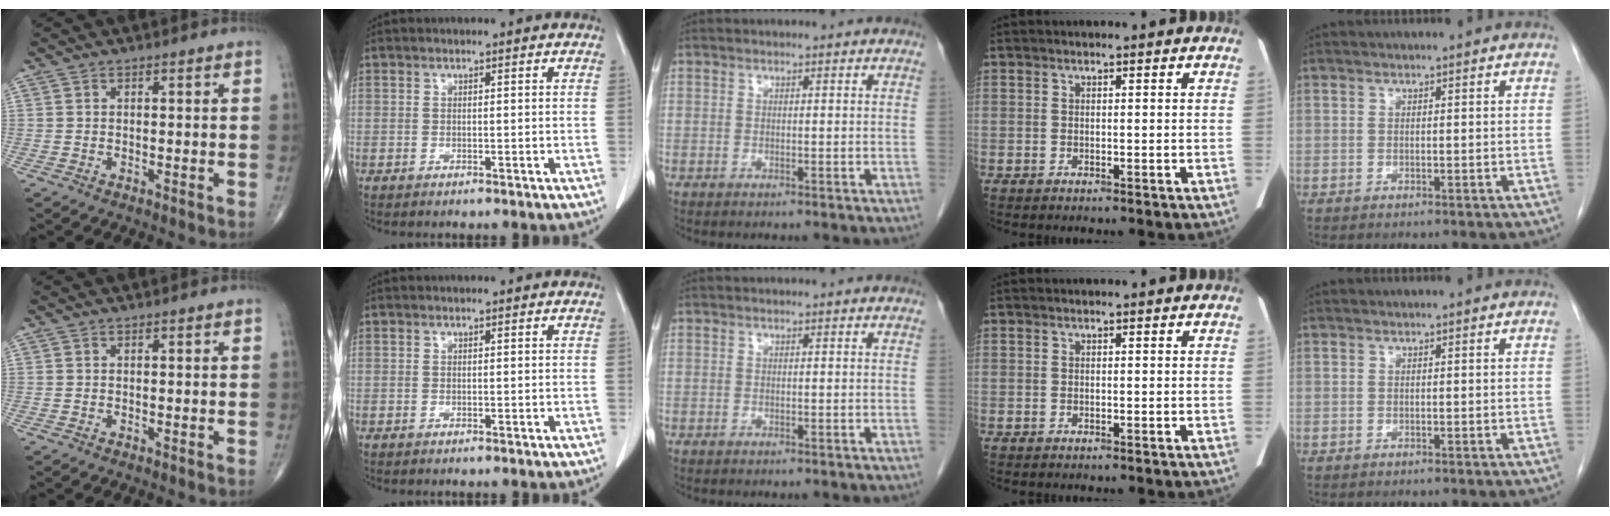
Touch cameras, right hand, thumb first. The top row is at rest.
{}